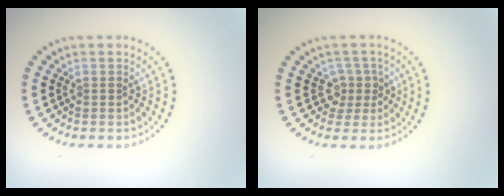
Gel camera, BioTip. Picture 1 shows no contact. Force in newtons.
{"total": 2.2, "press": 1.6, "slide": 1.5}